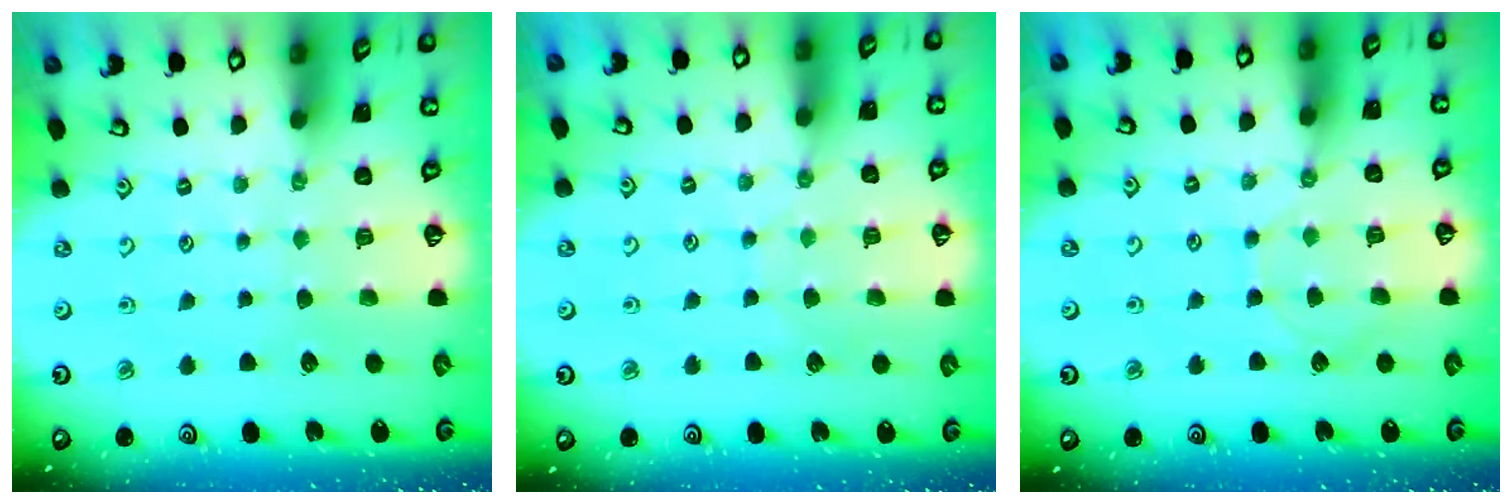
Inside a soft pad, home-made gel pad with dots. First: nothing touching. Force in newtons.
{"total": 5.1, "press": 5.1, "slide": 0.5}
{"total": 6.2, "press": 6.1, "slide": 0.7}